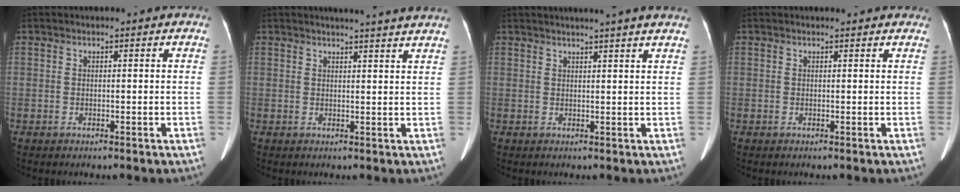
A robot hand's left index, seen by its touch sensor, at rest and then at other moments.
{"total": 9.1, "force": [8.4, -0.7, 3.4], "torque": [-0.043, -0.001, 0.082]}
{"total": 8.6, "force": [7.5, -0.8, 4.1], "torque": [-0.054, 0.021, 0.077]}
{"total": 3.0, "force": [2.7, 1.1, 0.9], "torque": [-0.010, 0.013, 0.021]}